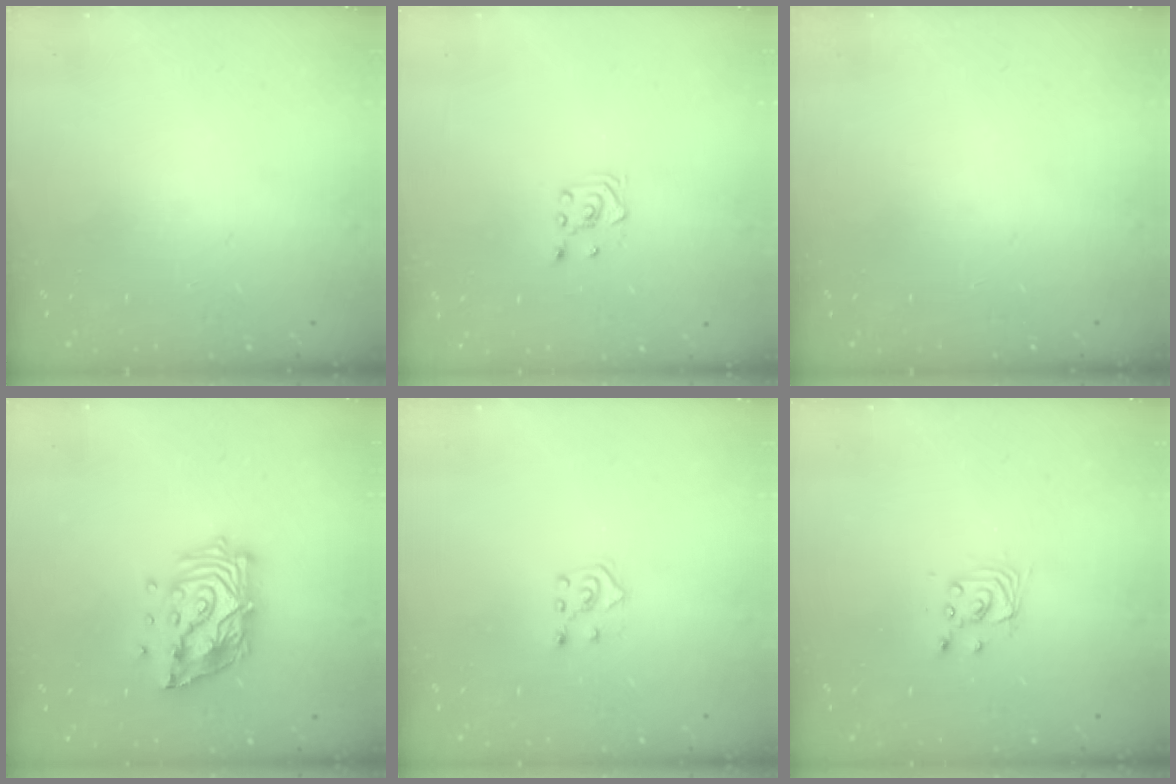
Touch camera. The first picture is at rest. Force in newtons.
{"total": 3.1, "press": 3.0, "slide": 0.8}
{"total": 0.0}
{"total": 17.9, "press": 17.8, "slide": 2.1}
{"total": 5.0, "press": 4.9, "slide": 0.8}
{"total": 2.7, "press": 2.7, "slide": 0.2}